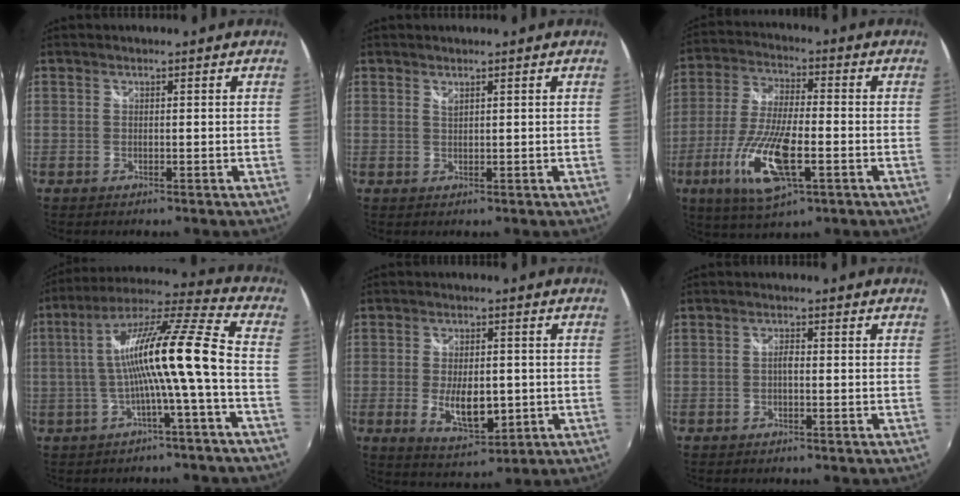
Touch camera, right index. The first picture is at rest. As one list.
[{"total": 0.8, "force": [0.7, 0.2, 0.4], "torque": [-0.007, 0.000, 0.012]}, {"total": 15.3, "force": [-5.6, 4.7, 13.5], "torque": [-0.284, -0.022, -0.104]}, {"total": 14.9, "force": [-2.4, -0.7, 14.6], "torque": [-0.257, 0.010, -0.039]}, {"total": 9.4, "force": [-1.6, 4.7, 8.0], "torque": [-0.152, -0.014, -0.019]}, {"total": 1.3, "force": [-0.3, 0.5, 1.1], "torque": [-0.022, 0.004, -0.008]}]